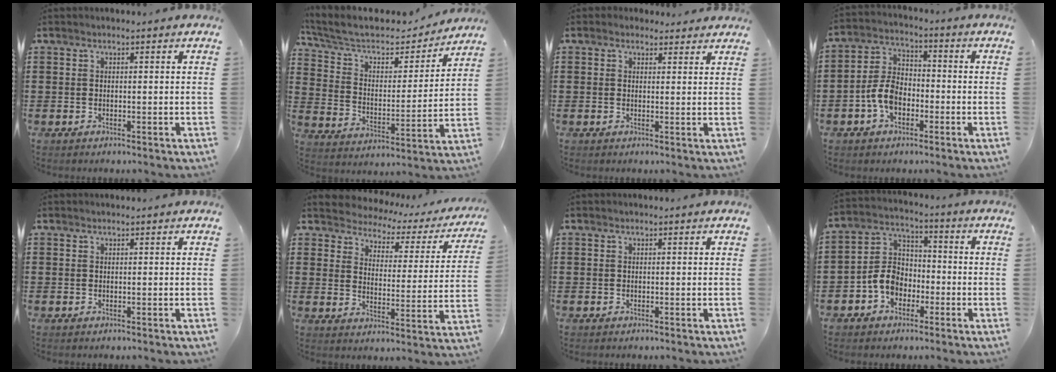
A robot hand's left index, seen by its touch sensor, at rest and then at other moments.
{"total": 6.9, "force": [5.3, 3.0, 3.2], "torque": [-0.086, -0.030, 0.089]}
{"total": 1.8, "force": [1.5, 1.0, 0.2], "torque": [-0.001, 0.001, 0.027]}
{"total": 6.6, "force": [-2.4, 4.3, 4.5], "torque": [-0.114, 0.005, -0.054]}
{"total": 0.0}
{"total": 2.6, "force": [2.5, 0.7, 0.2], "torque": [-0.025, -0.022, 0.033]}
{"total": 0.0}
{"total": 6.5, "force": [-3.1, 4.8, 3.1], "torque": [-0.089, 0.011, -0.067]}